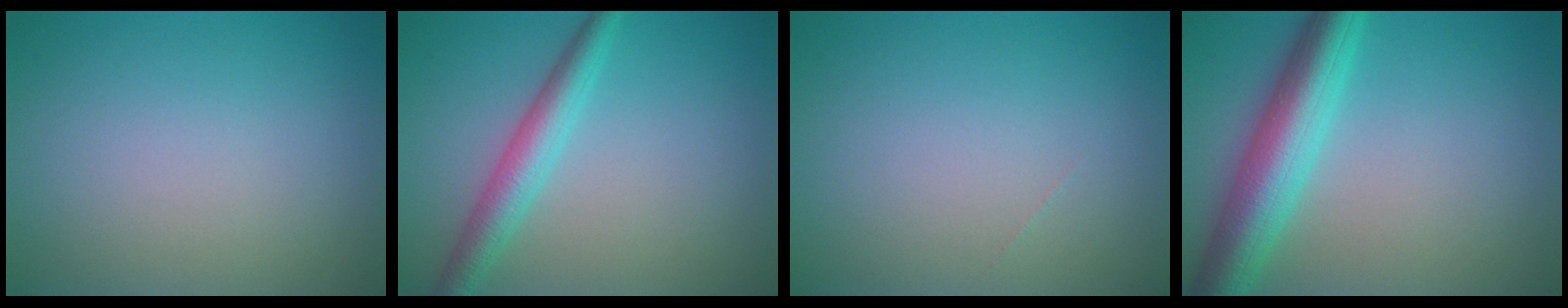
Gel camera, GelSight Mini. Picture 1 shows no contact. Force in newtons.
{"total": 3.6, "press": 3.6, "slide": 0.2}
{"total": 0.0}
{"total": 7.1, "press": 7.0, "slide": 0.2}